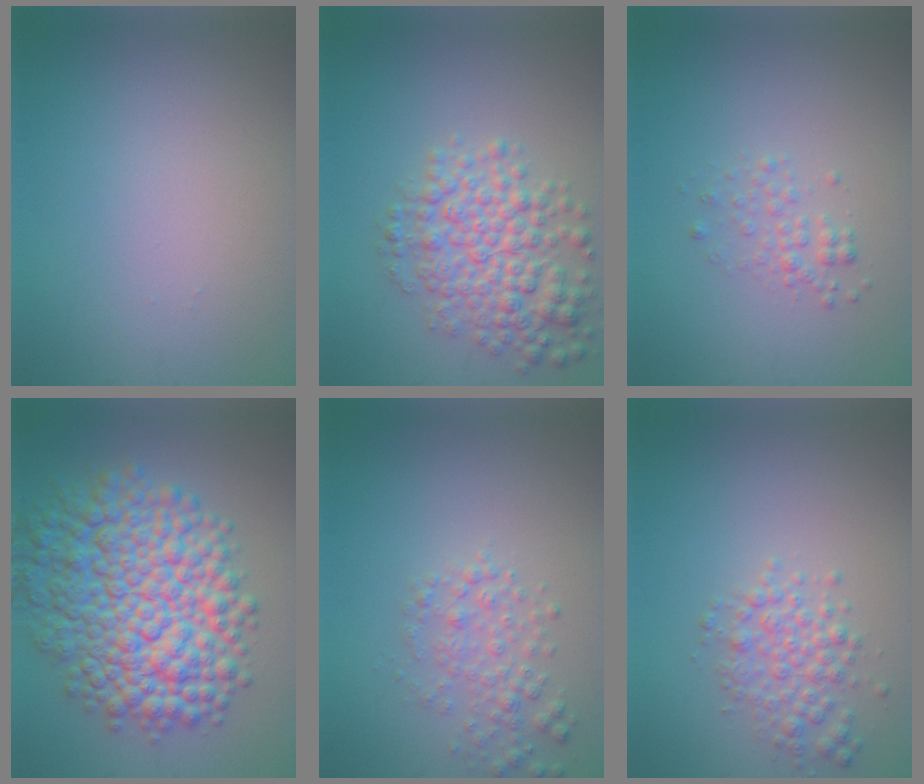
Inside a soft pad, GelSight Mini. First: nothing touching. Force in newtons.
{"total": 5.5, "press": 5.5, "slide": 0.1}
{"total": 1.4, "press": 1.4, "slide": 0.1}
{"total": 11.6, "press": 11.6, "slide": 0.2}
{"total": 2.5, "press": 2.5, "slide": 0.1}
{"total": 2.8, "press": 2.8, "slide": 0.1}